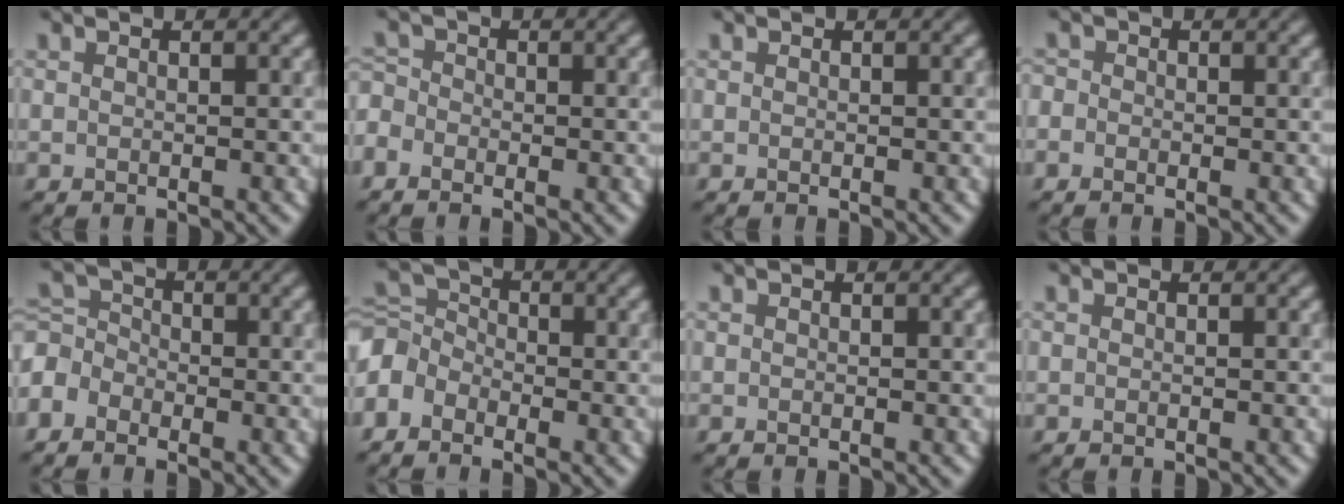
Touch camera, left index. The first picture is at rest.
{"total": 1.7, "force": [-1.3, 1.0, 0.5], "torque": [-0.013, 0.007, -0.030]}
{"total": 0.0}
{"total": 0.9, "force": [-0.3, 0.8, 0.1], "torque": [0.005, 0.003, -0.016]}
{"total": 2.7, "force": [-1.6, 2.0, 0.8], "torque": [-0.019, 0.008, -0.041]}
{"total": 3.3, "force": [-1.9, 2.4, 1.2], "torque": [-0.031, 0.011, -0.056]}
{"total": 0.0}
{"total": 0.0}